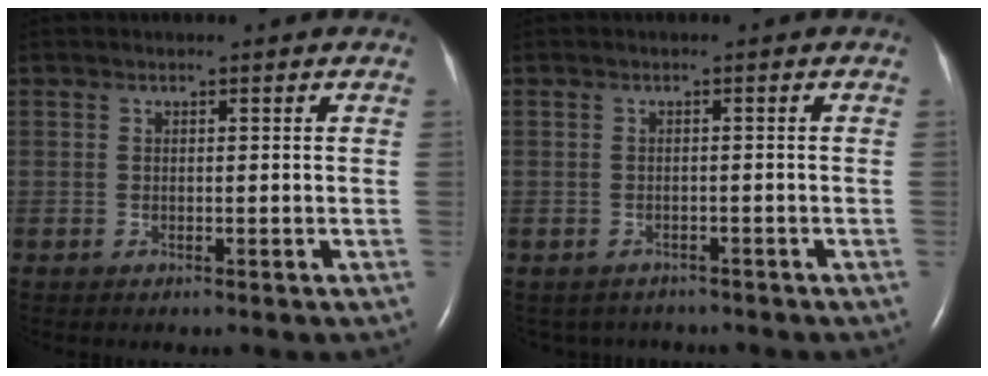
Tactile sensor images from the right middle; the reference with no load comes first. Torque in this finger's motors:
{"motor_torque": [0.03, -0.07, -0.05, 0.00]}